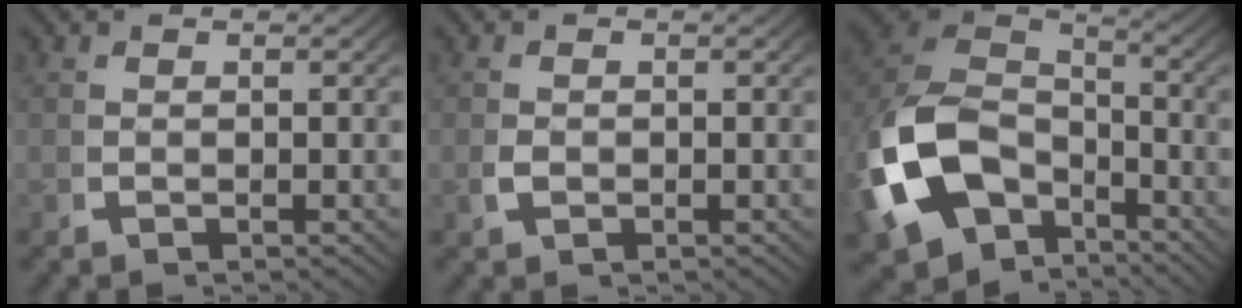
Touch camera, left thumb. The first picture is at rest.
{"total": 1.0, "force": [-0.2, 0.8, 0.6], "torque": [-0.021, -0.004, -0.001]}
{"total": 15.2, "force": [-3.3, 11.1, 9.9], "torque": [-0.247, -0.060, -0.033]}